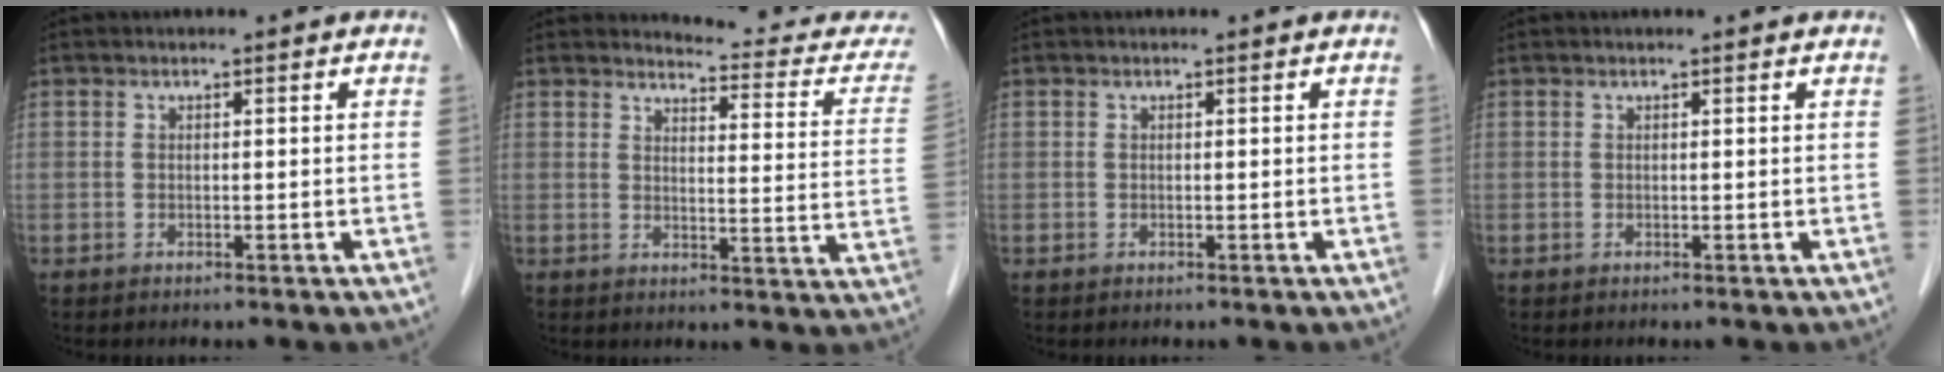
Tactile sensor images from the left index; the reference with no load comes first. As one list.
[{"total": 12.0, "force": [11.9, 0.9, 1.5], "torque": [-0.003, -0.077, 0.116]}, {"total": 0.0}, {"total": 0.6, "force": [0.6, 0.0, 0.1], "torque": [-0.008, -0.001, 0.003]}]